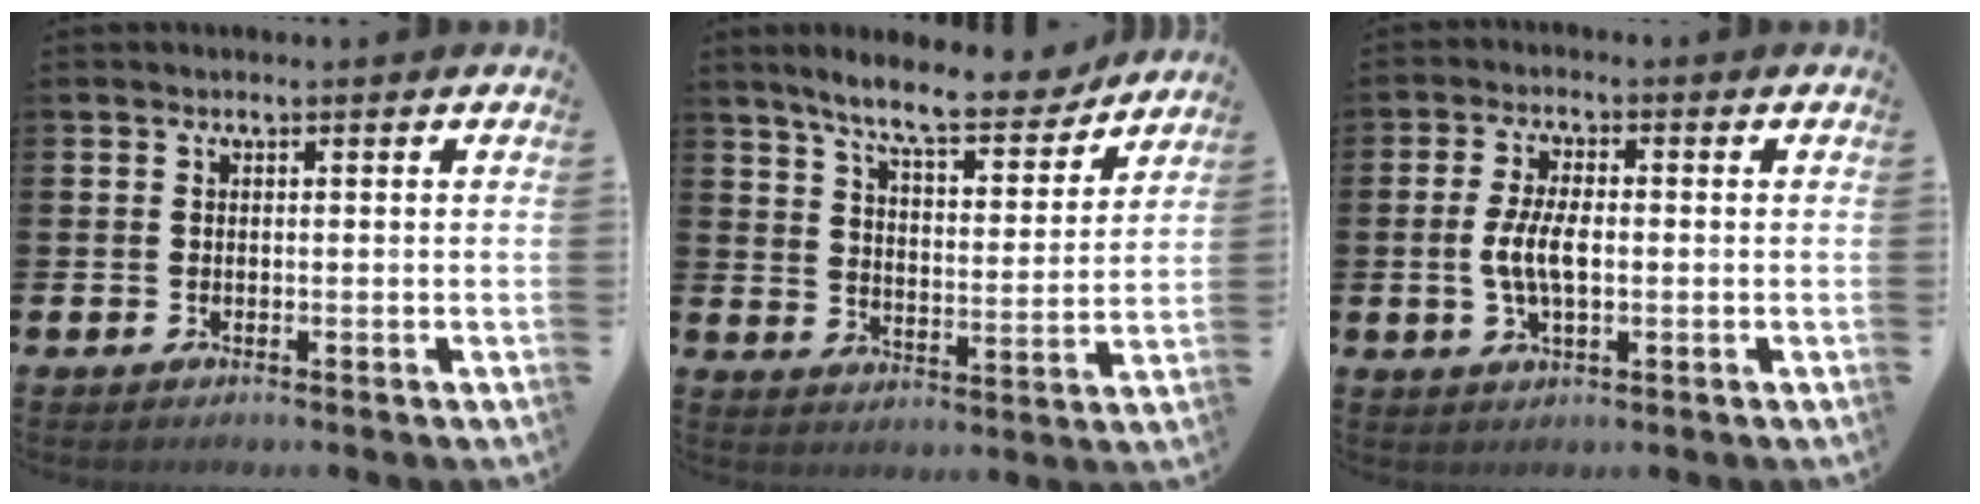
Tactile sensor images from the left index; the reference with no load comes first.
{"total": 9.4, "force": [8.4, 1.7, 3.9], "torque": [-0.089, -0.050, 0.143]}
{"total": 5.3, "force": [-0.2, 2.3, 4.7], "torque": [-0.094, -0.001, -0.011]}